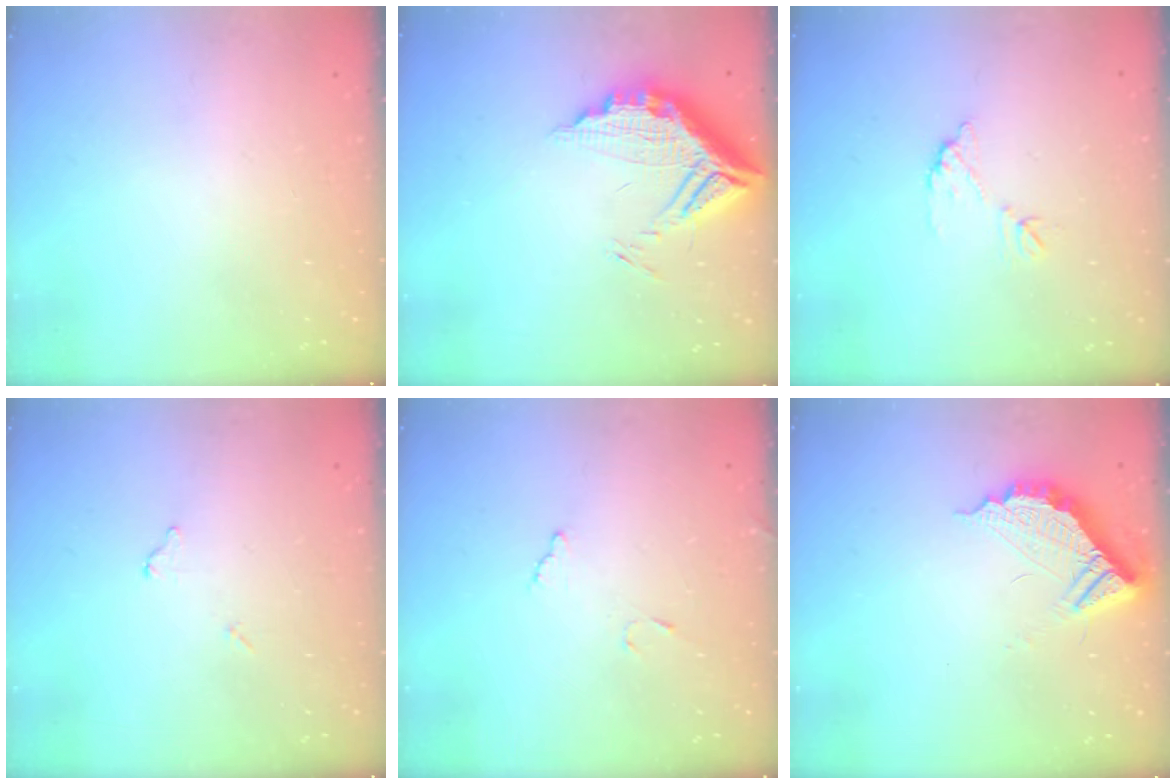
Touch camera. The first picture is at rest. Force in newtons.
{"total": 14.5, "press": 14.4, "slide": 1.1}
{"total": 7.4, "press": 7.4, "slide": 0.4}
{"total": 5.6, "press": 5.6, "slide": 0.2}
{"total": 6.3, "press": 6.3, "slide": 0.4}
{"total": 10.6, "press": 10.5, "slide": 1.0}